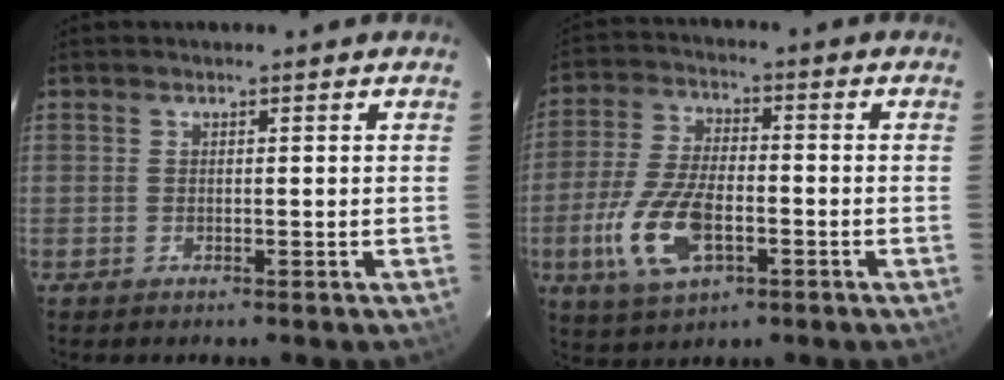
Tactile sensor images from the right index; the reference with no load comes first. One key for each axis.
{"total": 13.4, "fx": -4.5, "fy": 6.4, "fz": 10.8, "tx": -0.236, "ty": -0.007, "tz": -0.078}